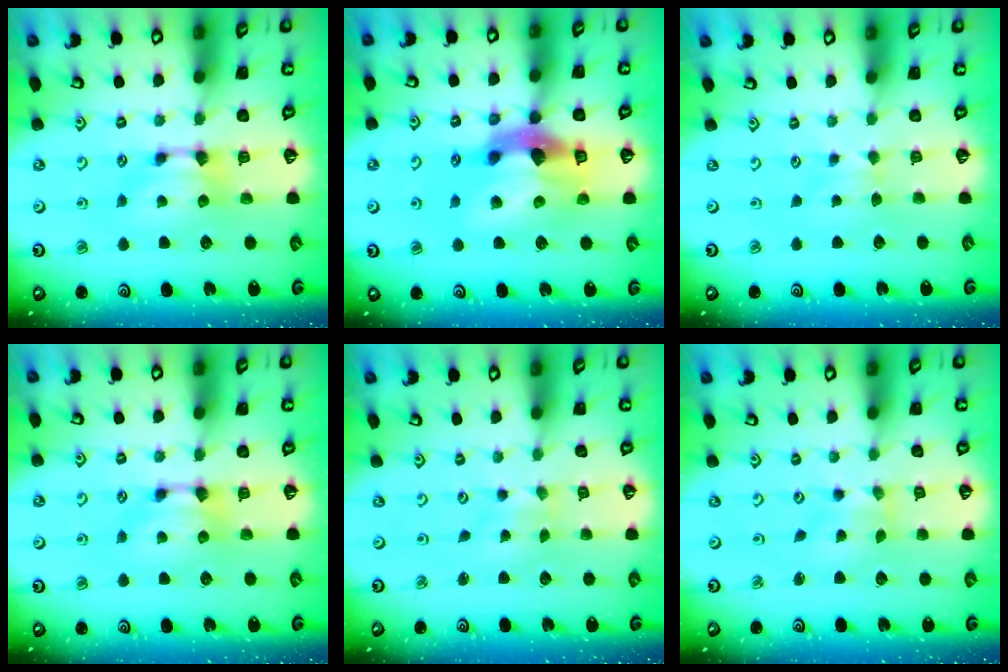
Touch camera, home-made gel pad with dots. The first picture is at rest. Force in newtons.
{"total": 9.5, "press": 9.2, "slide": 2.5}
{"total": 3.0, "press": 3.0, "slide": 0.5}
{"total": 0.0}
{"total": 4.7, "press": 4.6, "slide": 0.6}
{"total": 2.7, "press": 2.5, "slide": 1.0}